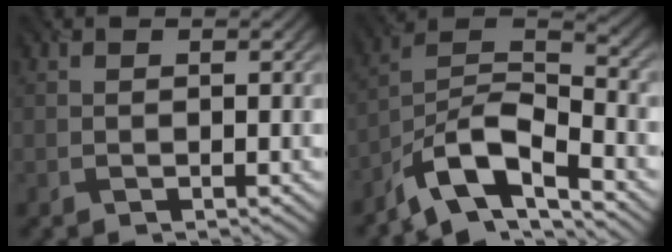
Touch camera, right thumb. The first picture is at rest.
{"total": 11.5, "force": [-8.2, 3.6, 7.1], "torque": [-0.129, 0.003, -0.168]}